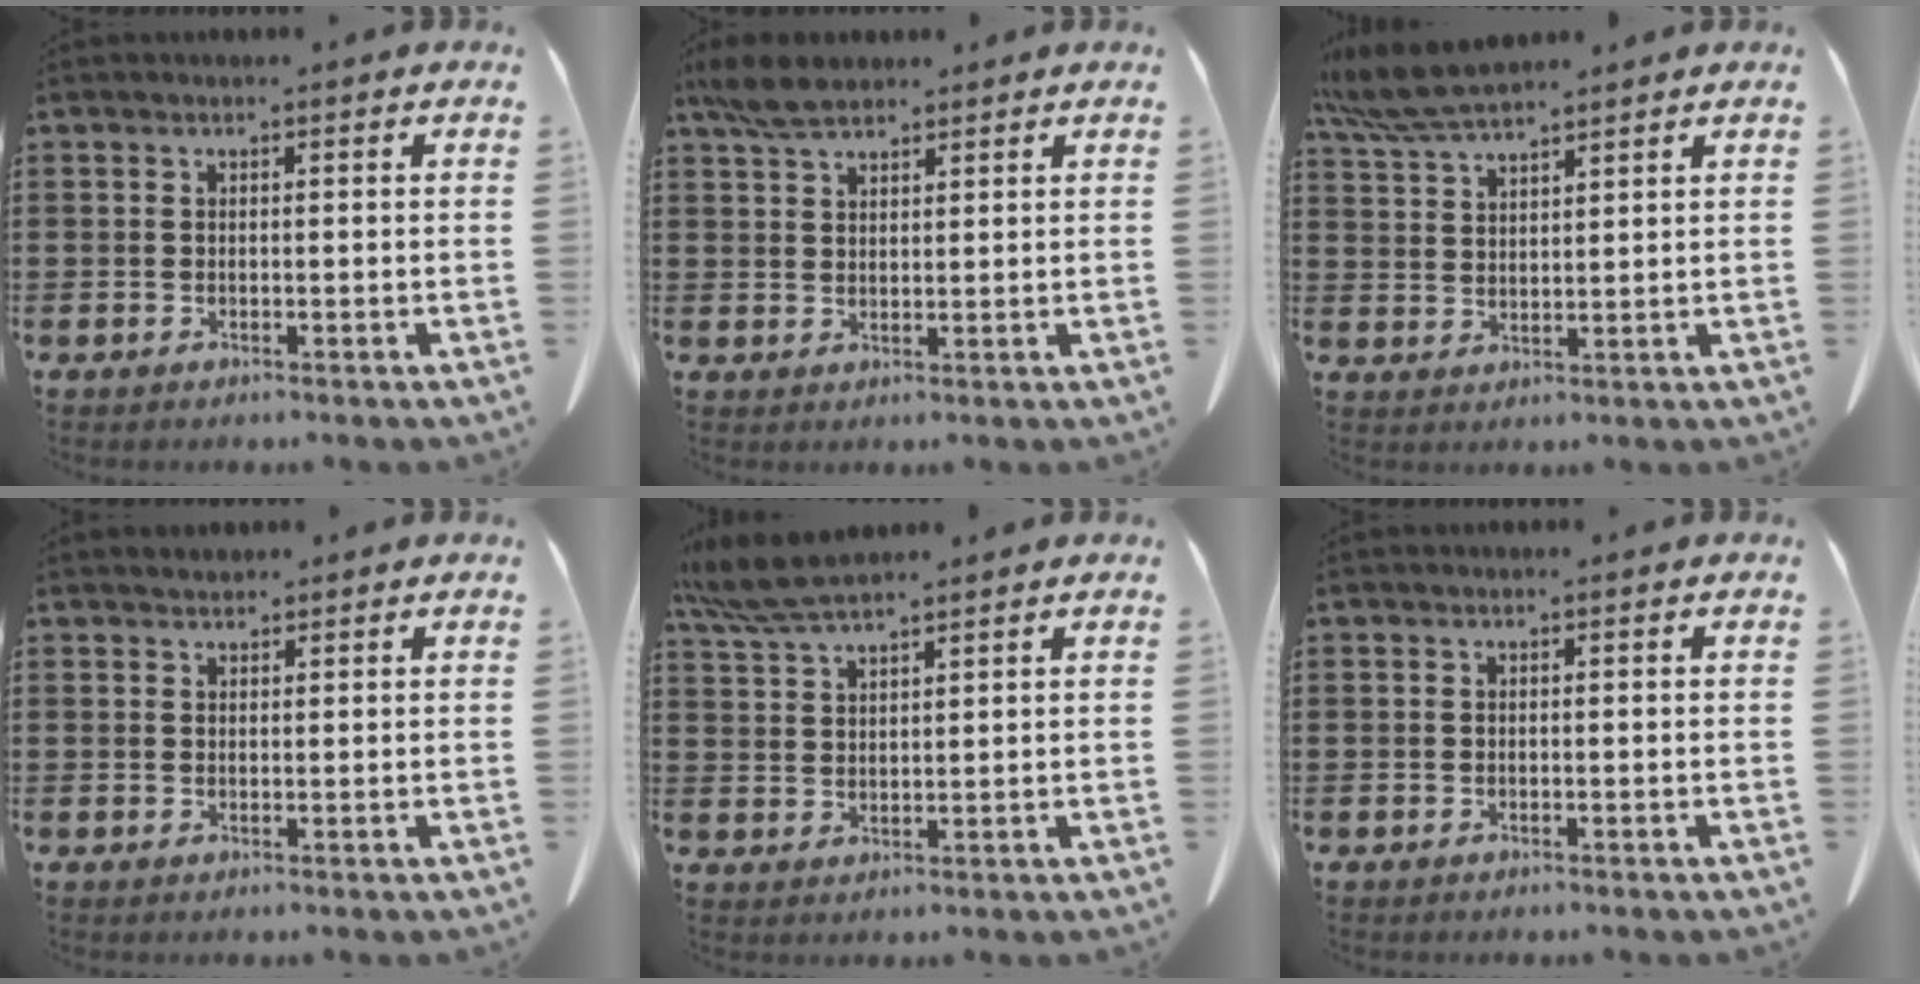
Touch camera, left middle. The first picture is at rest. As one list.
[{"total": 4.9, "force": [3.9, 1.7, 2.5], "torque": [-0.058, 0.000, 0.073]}, {"total": 6.8, "force": [5.9, 1.0, 3.2], "torque": [-0.080, -0.012, 0.112]}, {"total": 1.0, "force": [0.9, 0.5, 0.1], "torque": [-0.004, 0.002, 0.018]}, {"total": 5.8, "force": [5.0, 0.7, 2.9], "torque": [-0.070, -0.010, 0.095]}, {"total": 0.0}]